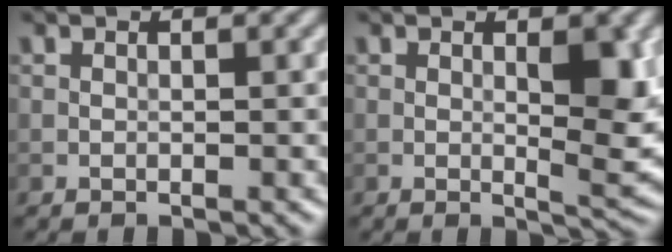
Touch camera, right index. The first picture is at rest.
{"total": 4.8, "force": [0.5, 1.5, 4.6], "torque": [-0.062, -0.006, 0.009]}